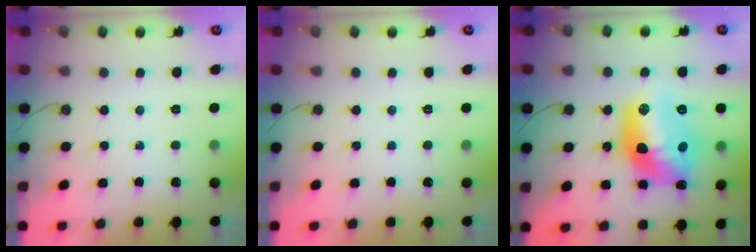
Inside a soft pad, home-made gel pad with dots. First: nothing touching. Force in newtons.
{"total": 0.0}
{"total": 18.7, "press": 18.6, "slide": 1.2}